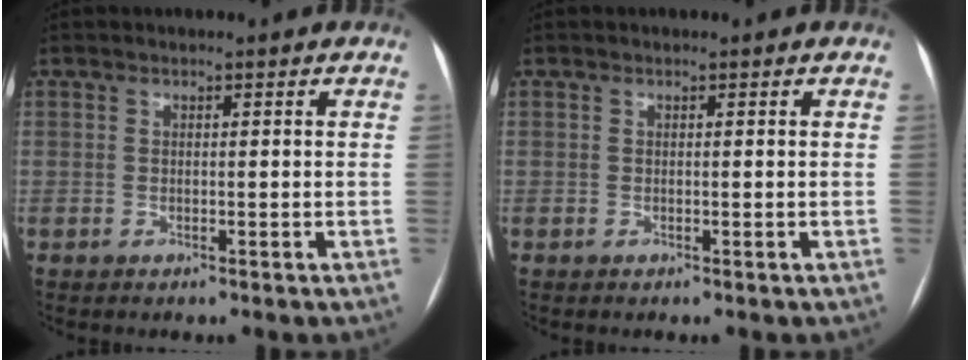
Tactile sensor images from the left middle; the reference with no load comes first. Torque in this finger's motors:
{"motor_torque": [0.02, 0.12, 0.00, 0.01]}